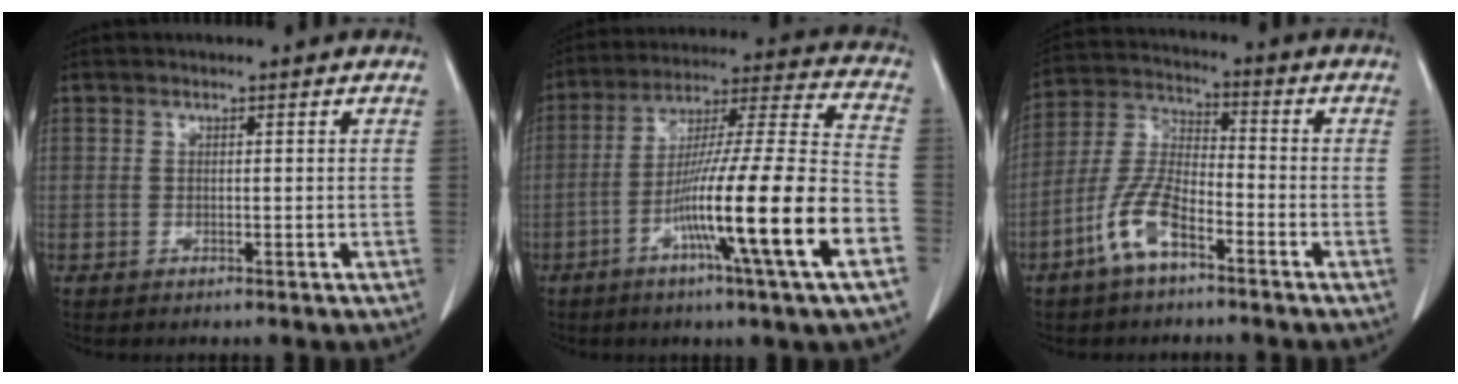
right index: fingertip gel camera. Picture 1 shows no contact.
{"total": 20.7, "force": [-8.0, -0.8, 19.1], "torque": [-0.310, -0.018, -0.141]}
{"total": 8.9, "force": [-5.0, 3.1, 6.7], "torque": [-0.154, 0.005, -0.100]}